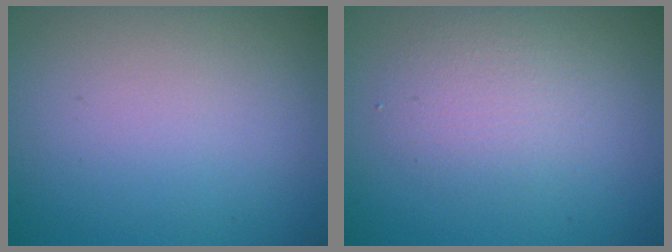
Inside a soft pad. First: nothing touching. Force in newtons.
{"total": 2.4, "press": 2.4, "slide": 0.1}